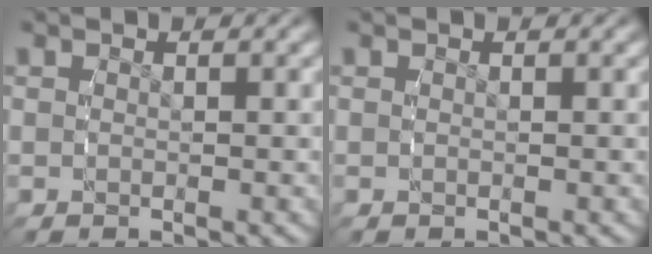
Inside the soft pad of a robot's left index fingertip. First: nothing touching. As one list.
[{"total": 0.0}]